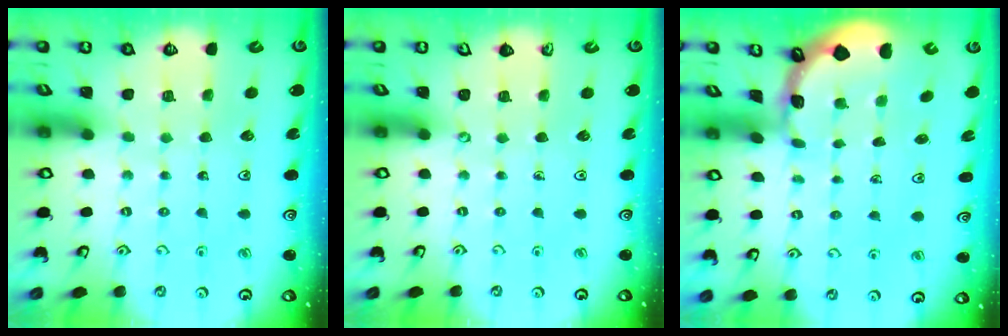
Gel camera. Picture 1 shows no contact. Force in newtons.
{"total": 0.0}
{"total": 1.0, "press": 1.0, "slide": 0.1}